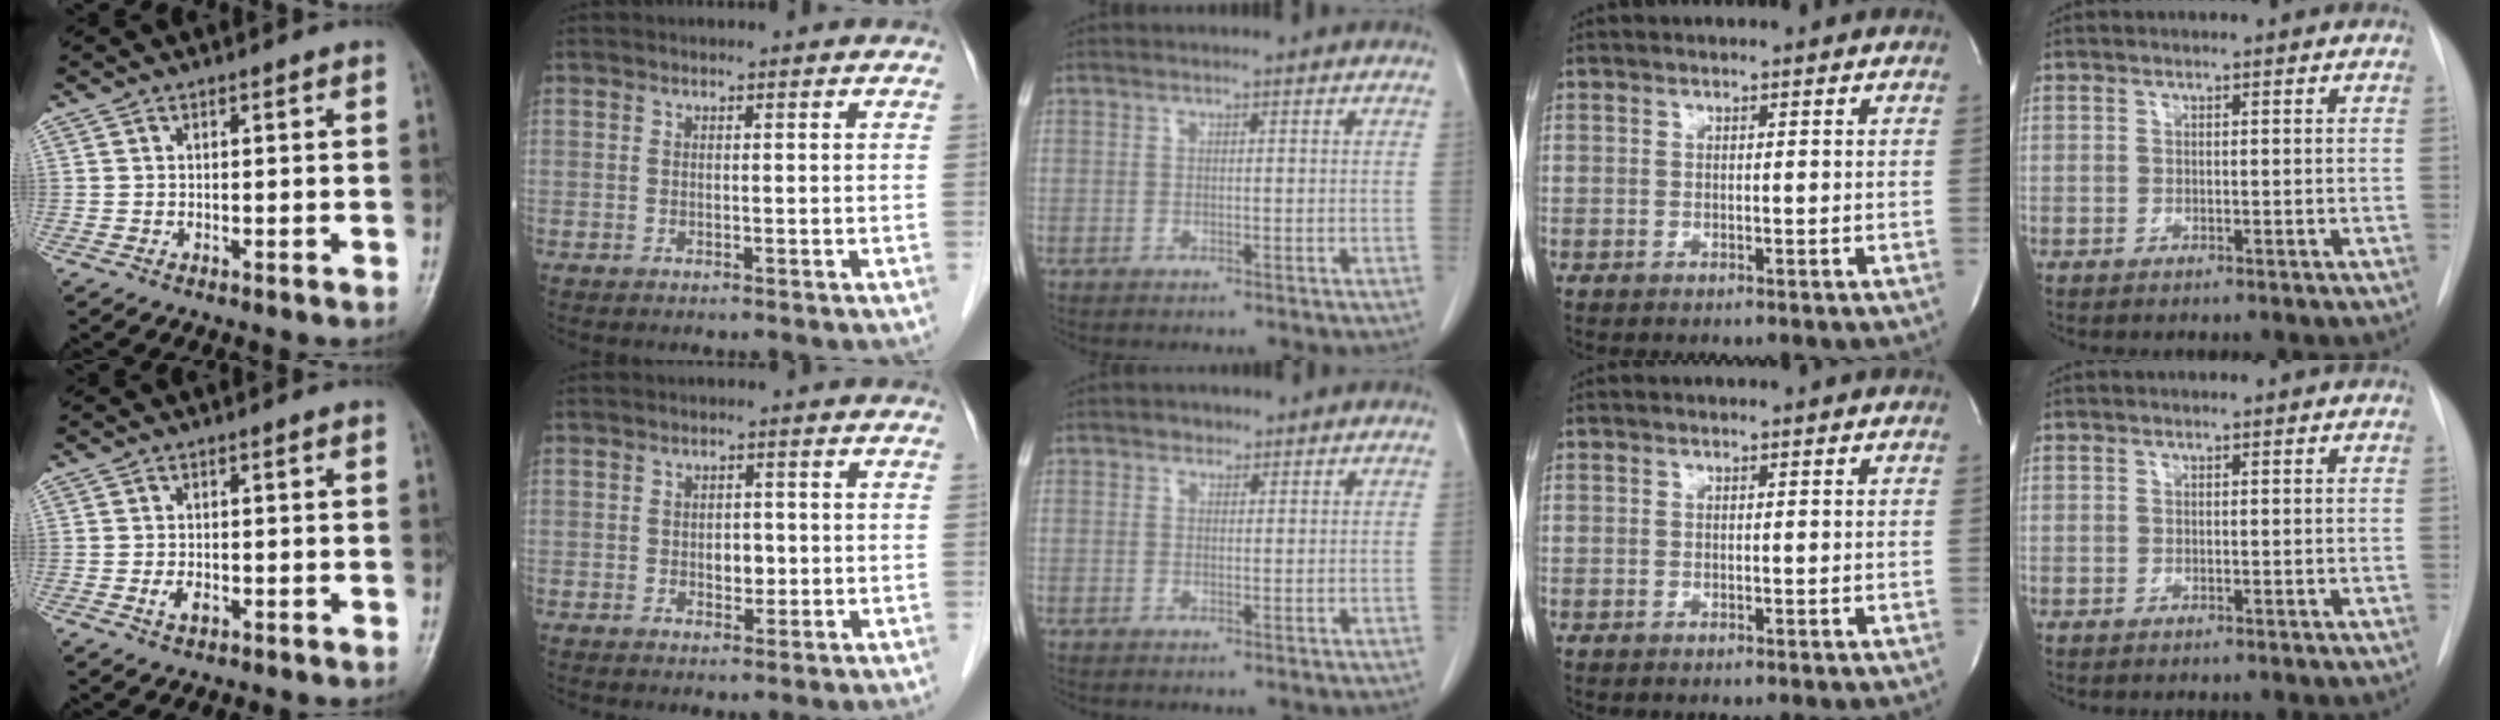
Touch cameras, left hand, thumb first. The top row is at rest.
{"thumb": {"total": 2.2, "force": [-0.7, 1.2, 1.7], "torque": [-0.032, 0.004, -0.012]}, "index": {"total": 2.3, "force": [-0.4, 1.6, 1.7], "torque": [-0.023, -0.002, -0.004]}, "middle": {"total": 1.2, "force": [0.8, 0.9, 0.2], "torque": [0.000, -0.002, 0.010]}}